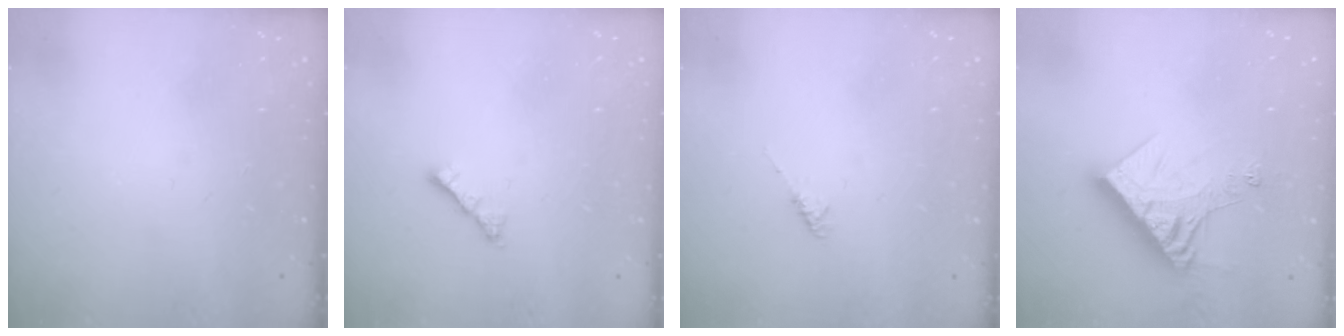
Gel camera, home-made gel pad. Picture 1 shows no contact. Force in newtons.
{"total": 2.0, "press": 1.9, "slide": 0.5}
{"total": 2.0, "press": 1.9, "slide": 0.4}
{"total": 13.3, "press": 13.2, "slide": 1.7}